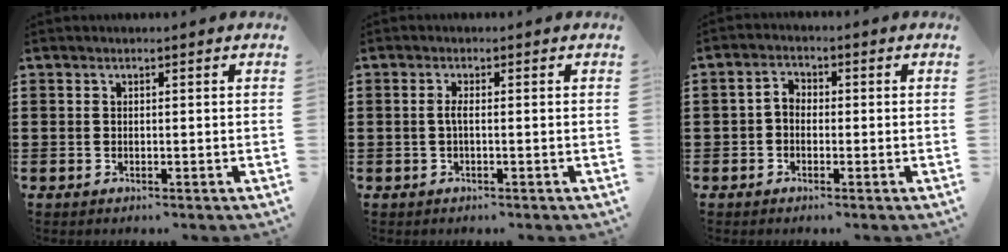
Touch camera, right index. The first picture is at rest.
{"total": 1.6, "force": [-0.4, 0.2, 1.6], "torque": [-0.045, -0.006, -0.012]}
{"total": 2.2, "force": [-0.8, 1.5, 1.4], "torque": [-0.029, 0.006, -0.019]}